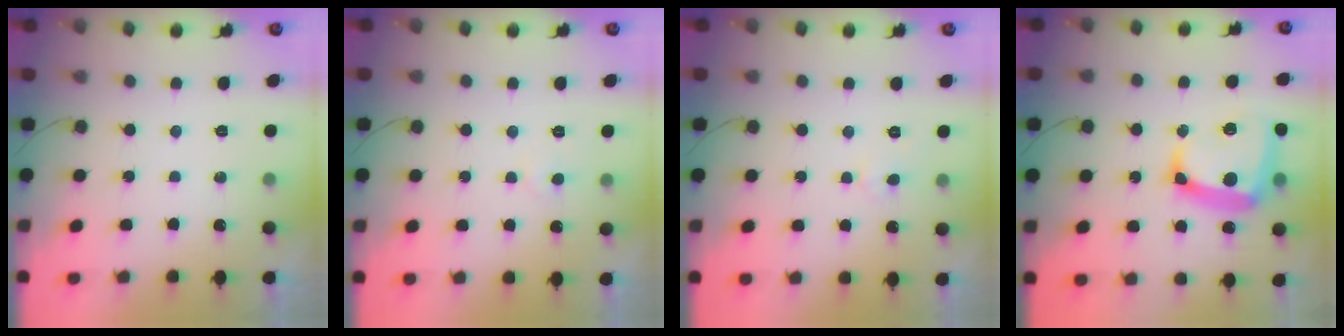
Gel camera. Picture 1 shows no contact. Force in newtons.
{"total": 2.8, "press": 2.8, "slide": 0.3}
{"total": 2.3, "press": 2.3, "slide": 0.1}
{"total": 15.7, "press": 15.5, "slide": 2.2}